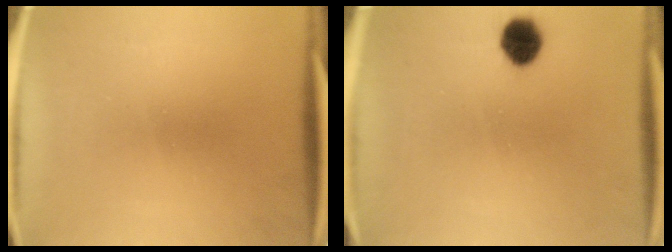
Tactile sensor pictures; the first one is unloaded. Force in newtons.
{"total": 5.6}